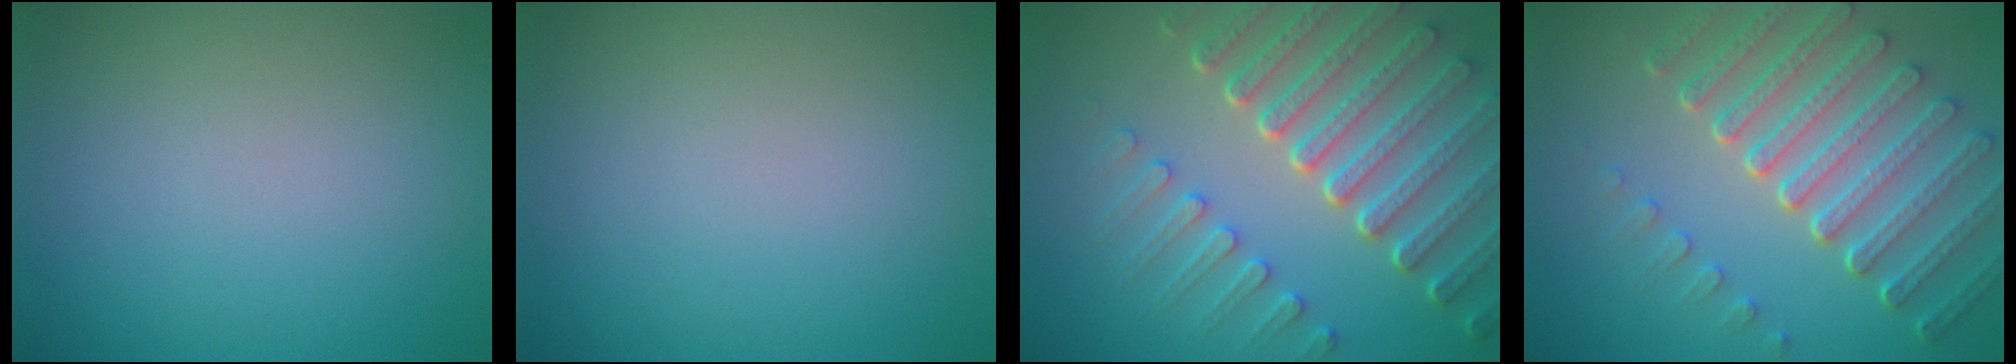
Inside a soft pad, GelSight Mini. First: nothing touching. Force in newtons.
{"total": 0.0}
{"total": 8.1, "press": 6.1, "slide": 5.3}
{"total": 7.2, "press": 5.4, "slide": 4.8}